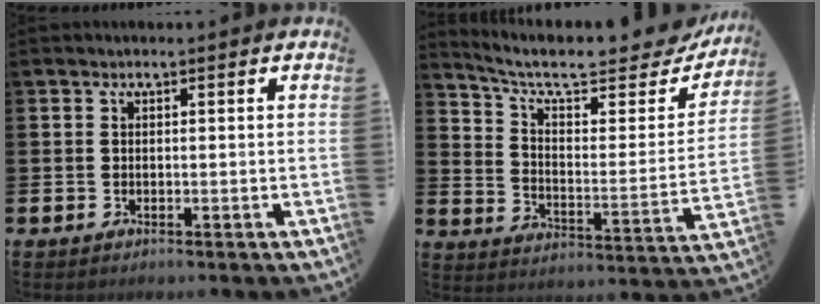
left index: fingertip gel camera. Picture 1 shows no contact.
{"total": 8.4, "force": [7.0, 2.4, 3.9], "torque": [-0.099, -0.052, 0.114]}